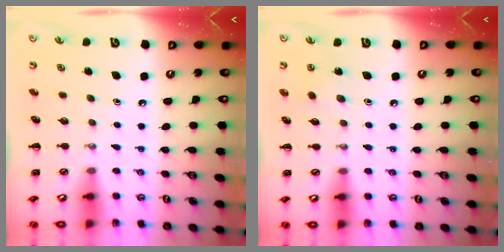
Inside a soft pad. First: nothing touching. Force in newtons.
{"total": 3.0, "press": 2.9, "slide": 0.8}